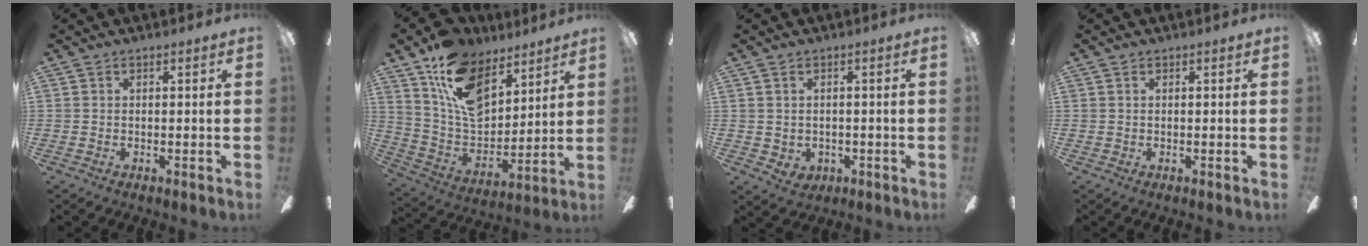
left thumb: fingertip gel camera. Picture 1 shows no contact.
{"total": 16.9, "force": [10.3, 9.7, 9.2], "torque": [-0.176, -0.045, 0.197]}
{"total": 2.3, "force": [0.2, 2.1, 0.9], "torque": [-0.019, 0.005, 0.004]}
{"total": 0.0}